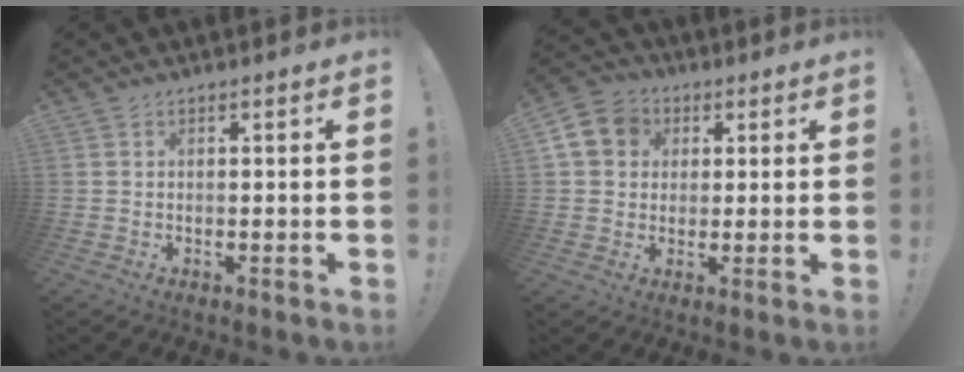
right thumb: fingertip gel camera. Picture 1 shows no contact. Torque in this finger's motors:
{"motor_torque": [0.77, 0.72, 0.60, -0.07, -0.01]}